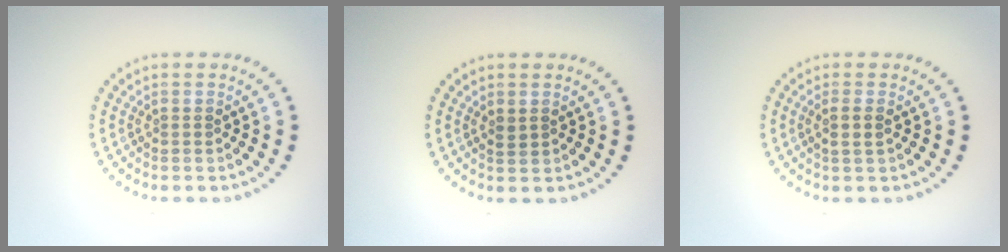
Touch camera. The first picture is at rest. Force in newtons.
{"total": 0.8, "press": 0.8, "slide": 0.3}
{"total": 1.4, "press": 1.2, "slide": 0.6}